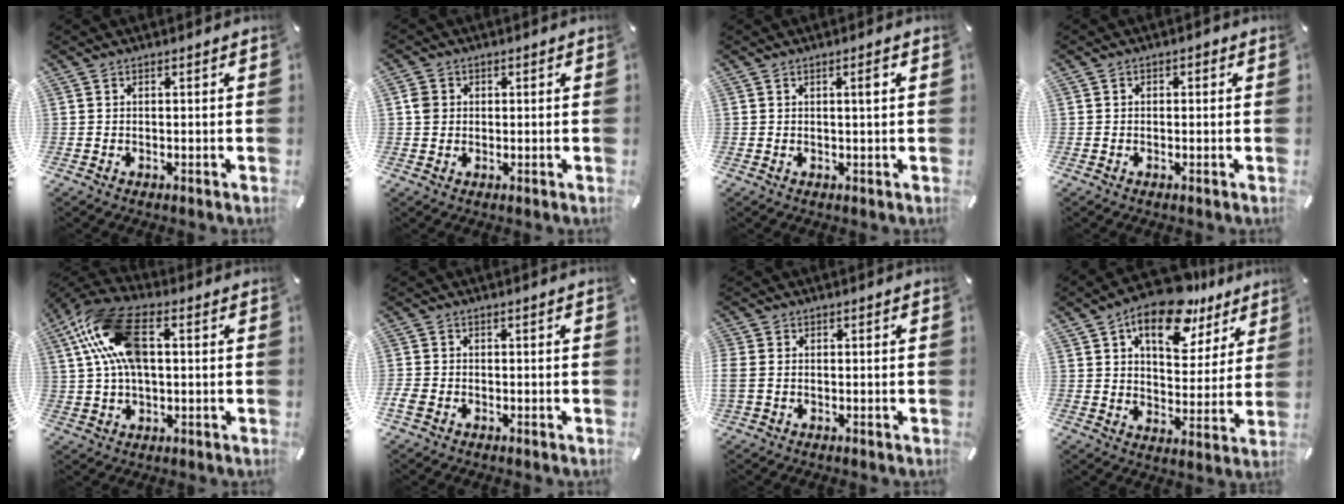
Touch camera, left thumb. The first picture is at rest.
{"total": 2.8, "force": [0.4, 2.7, 0.8], "torque": [-0.011, 0.001, 0.005]}
{"total": 2.2, "force": [0.7, 0.3, 2.1], "torque": [-0.033, 0.000, 0.007]}
{"total": 0.9, "force": [-0.2, 0.8, 0.4], "torque": [-0.008, 0.005, -0.006]}
{"total": 14.9, "force": [3.7, 8.9, 11.3], "torque": [-0.240, 0.016, 0.070]}
{"total": 2.1, "force": [-1.1, 1.5, 1.0], "torque": [-0.021, 0.001, -0.022]}
{"total": 2.4, "force": [-0.3, 1.9, 1.4], "torque": [-0.033, 0.002, -0.008]}
{"total": 15.7, "force": [10.3, 8.3, 8.4], "torque": [-0.114, -0.066, 0.174]}